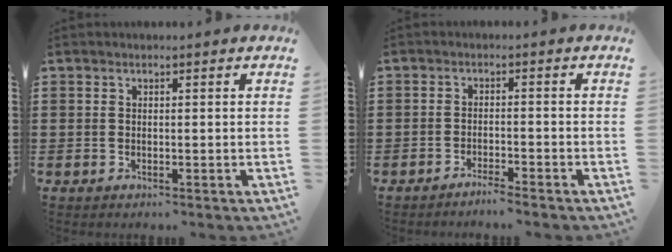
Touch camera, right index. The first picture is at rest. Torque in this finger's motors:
{"motor_torque": [1.16, 0.97, 0.05, 0.00]}